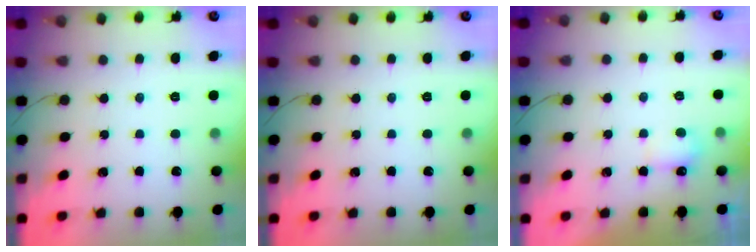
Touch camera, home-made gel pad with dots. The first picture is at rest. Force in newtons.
{"total": 0.0}
{"total": 2.8, "press": 2.7, "slide": 0.6}